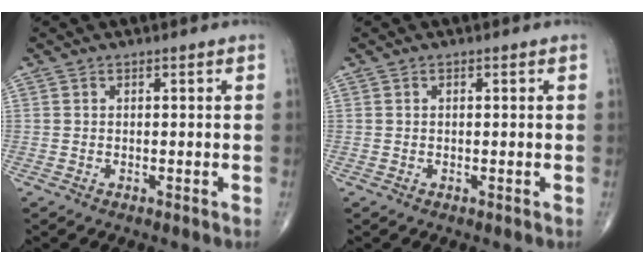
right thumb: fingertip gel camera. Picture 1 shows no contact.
{"total": 0.0}